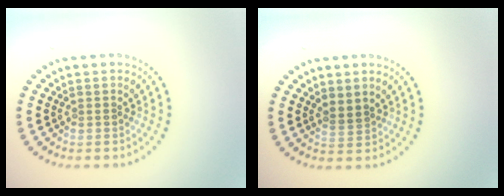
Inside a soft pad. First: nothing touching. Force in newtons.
{"total": 1.2, "press": 0.9, "slide": 0.8}